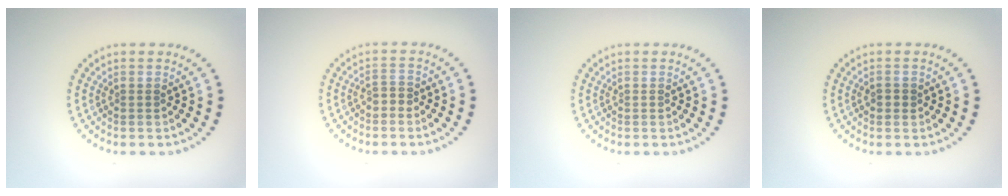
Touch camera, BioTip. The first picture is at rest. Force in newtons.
{"total": 1.0, "press": 0.9, "slide": 0.5}
{"total": 0.0}
{"total": 1.1, "press": 1.1, "slide": 0.1}